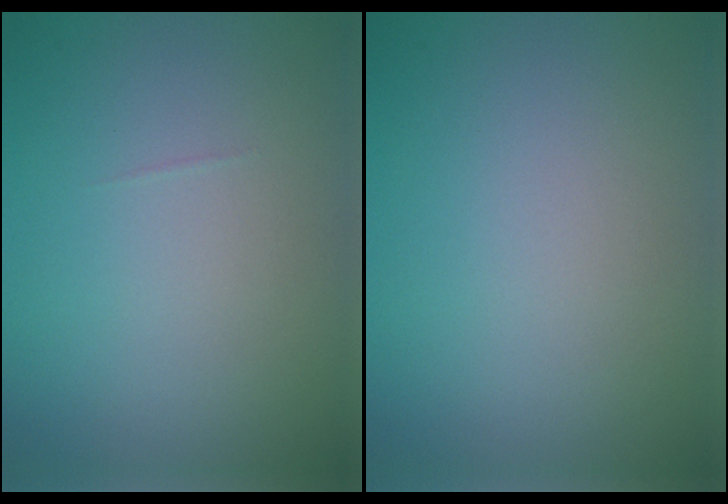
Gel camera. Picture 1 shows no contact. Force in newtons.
{"total": 0.0}